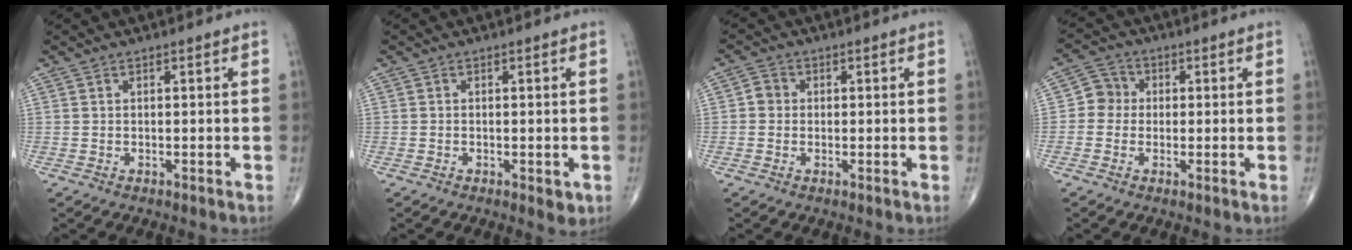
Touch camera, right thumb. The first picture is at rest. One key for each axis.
{"total": 2.2, "fx": -0.7, "fy": 1.0, "fz": 1.8, "tx": -0.018, "ty": -0.002, "tz": -0.008}
{"total": 2.4, "fx": -0.1, "fy": 2.2, "fz": 0.9, "tx": -0.003, "ty": 0.006, "tz": -0.007}
{"total": 4.4, "fx": -0.2, "fy": 4.1, "fz": 1.4, "tx": 0.000, "ty": 0.012, "tz": -0.016}